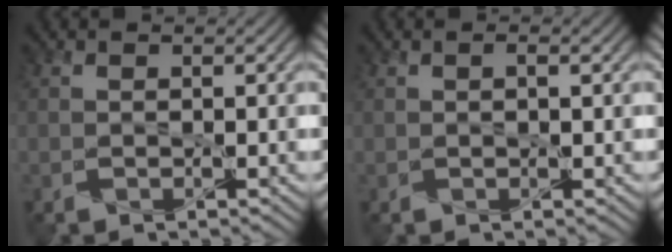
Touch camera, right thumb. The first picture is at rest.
{"total": 0.7, "force": [0.3, 0.2, 0.6], "torque": [-0.008, -0.002, 0.008]}